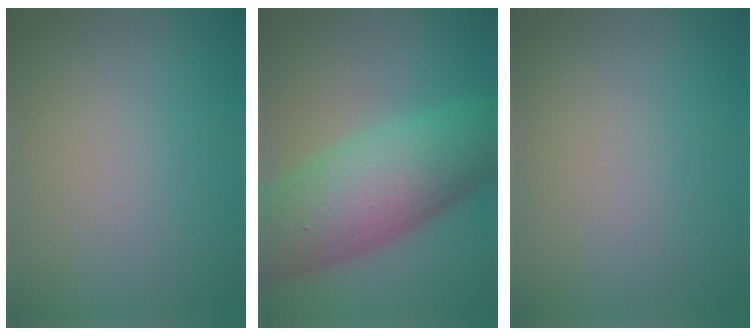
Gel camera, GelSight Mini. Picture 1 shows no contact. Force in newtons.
{"total": 11.1, "press": 11.1, "slide": 0.5}
{"total": 0.0}